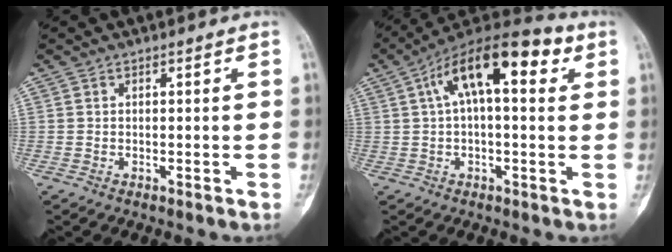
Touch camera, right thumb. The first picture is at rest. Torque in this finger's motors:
{"motor_torque": [1.17, 1.44, 1.42, 0.32, 0.08]}